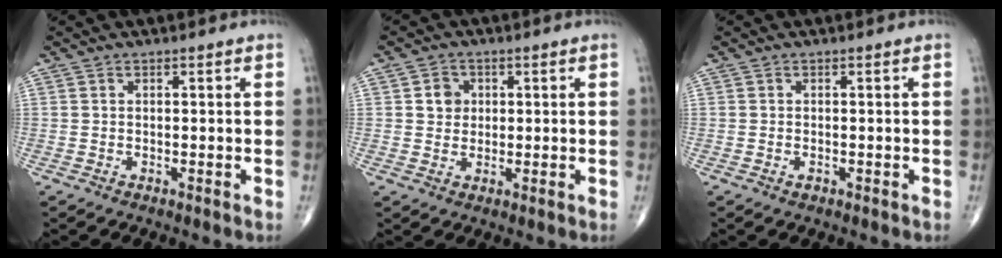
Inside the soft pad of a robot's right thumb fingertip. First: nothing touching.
{"total": 3.6, "force": [0.8, 3.2, 1.5], "torque": [-0.004, 0.001, 0.010]}
{"total": 0.7, "force": [-0.3, 0.4, 0.5], "torque": [-0.008, 0.001, -0.004]}